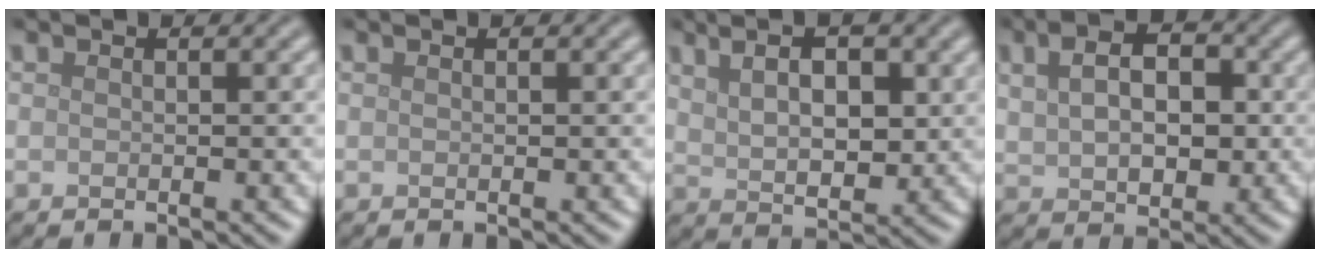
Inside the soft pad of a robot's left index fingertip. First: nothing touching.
{"total": 0.0}
{"total": 7.6, "force": [3.0, 3.7, 5.9], "torque": [-0.087, 0.017, 0.040]}
{"total": 6.1, "force": [1.3, 3.9, 4.6], "torque": [-0.079, 0.011, 0.020]}